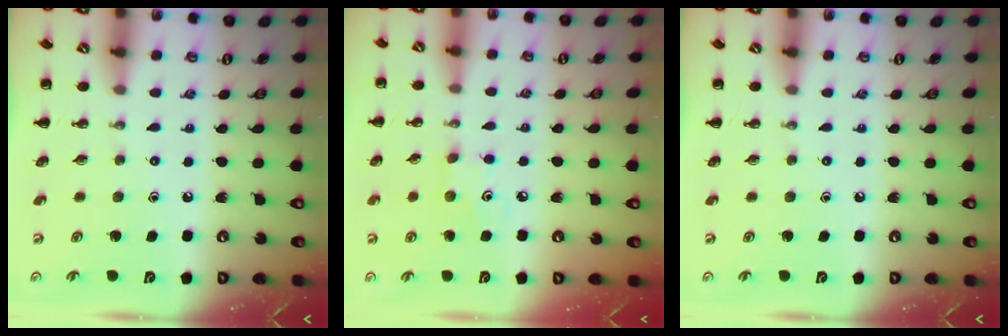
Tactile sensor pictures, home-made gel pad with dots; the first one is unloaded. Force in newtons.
{"total": 3.5, "press": 3.4, "slide": 0.9}
{"total": 0.0}